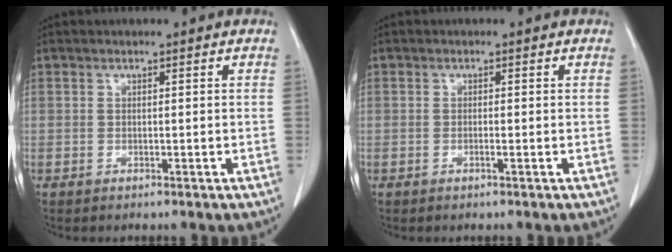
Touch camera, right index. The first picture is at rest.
{"total": 0.6, "force": [-0.3, -0.1, 0.6], "torque": [-0.013, -0.001, -0.005]}